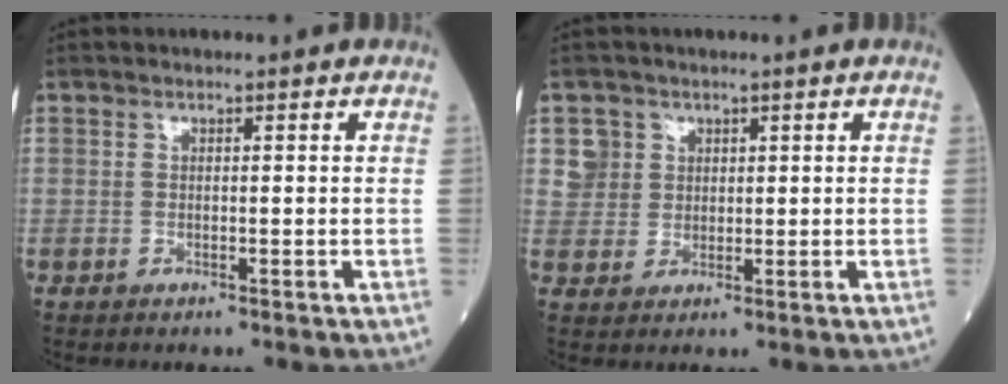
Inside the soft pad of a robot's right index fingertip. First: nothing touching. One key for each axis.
{"total": 3.5, "fx": 1.5, "fy": 3.2, "fz": -0.2, "tx": 0.014, "ty": 0.008, "tz": 0.028}